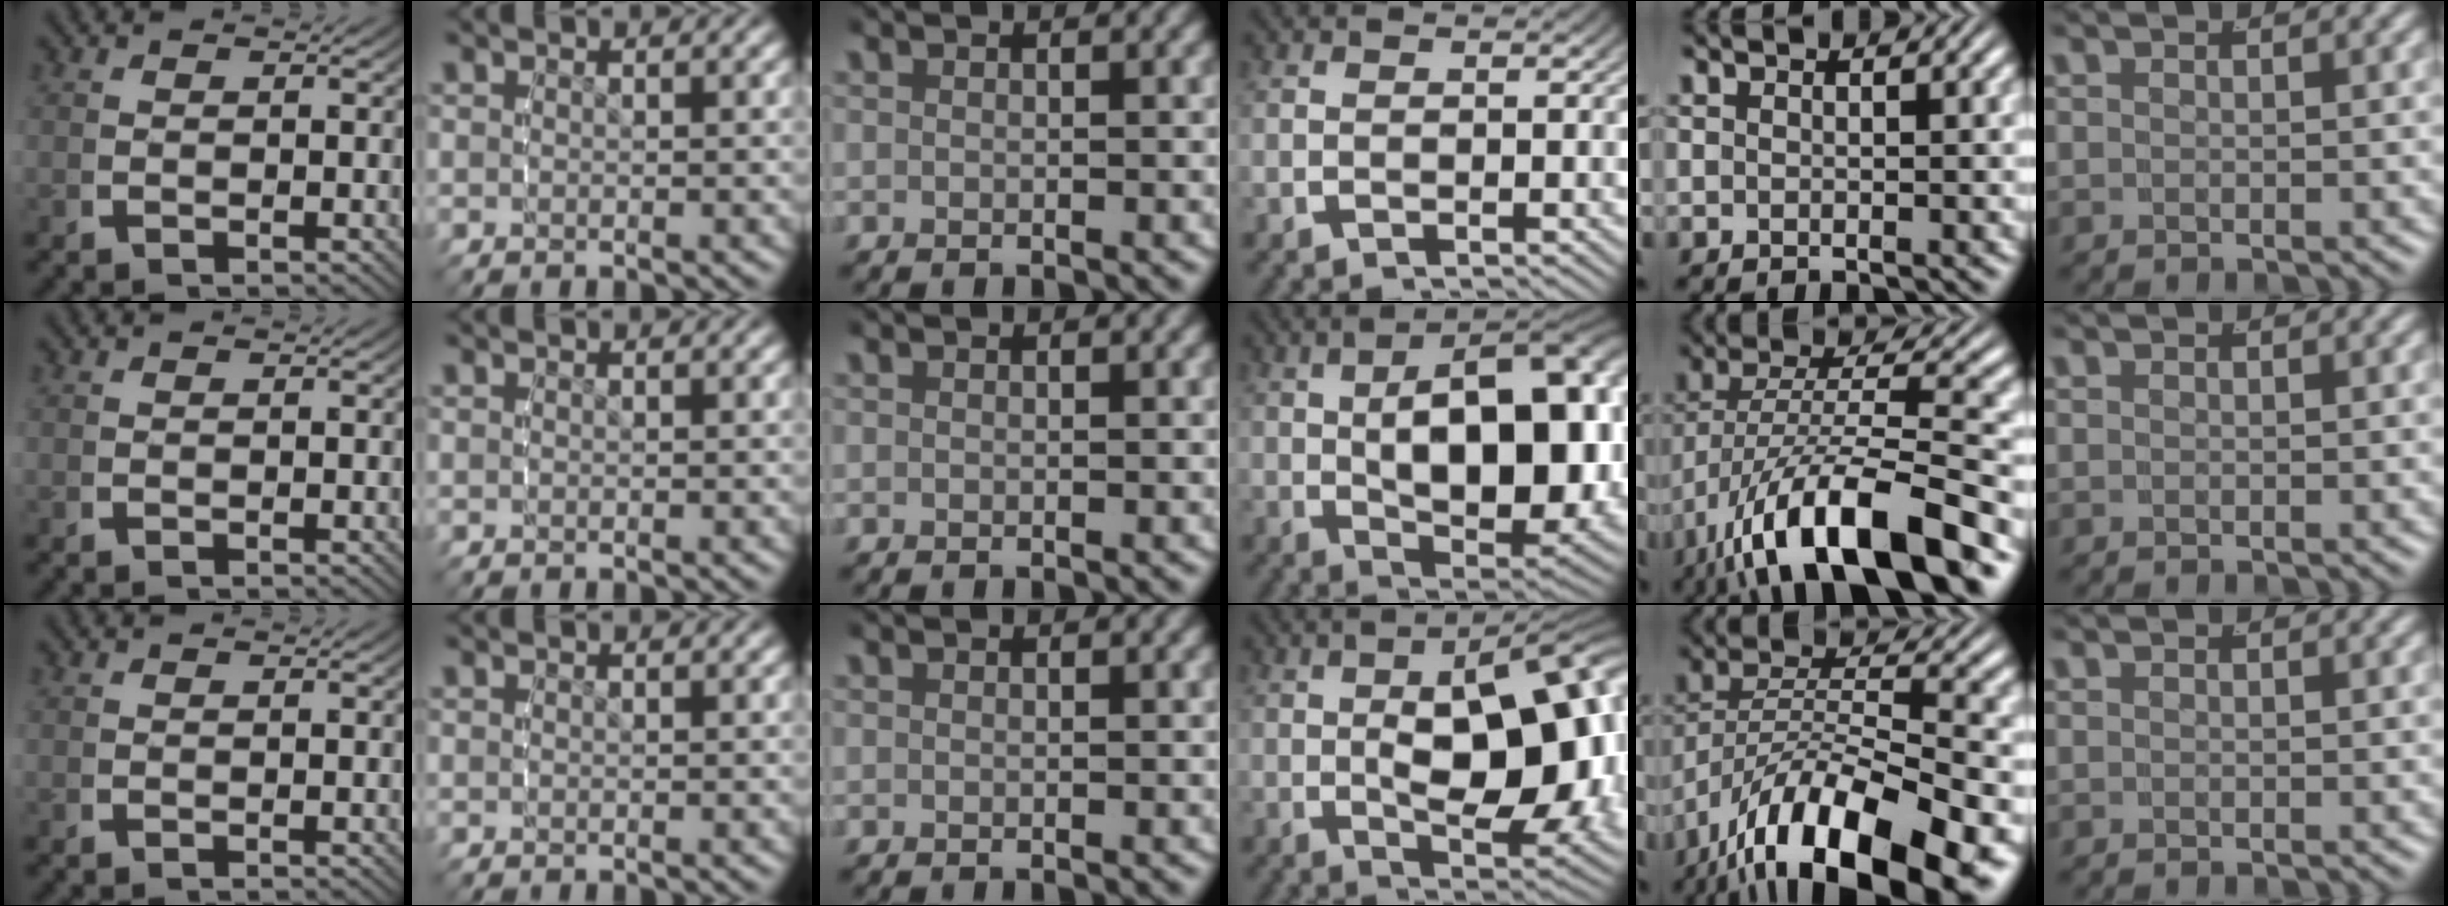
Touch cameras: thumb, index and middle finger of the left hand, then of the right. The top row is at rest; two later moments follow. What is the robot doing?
{"motion": "lift_and_place", "object": "legos"}